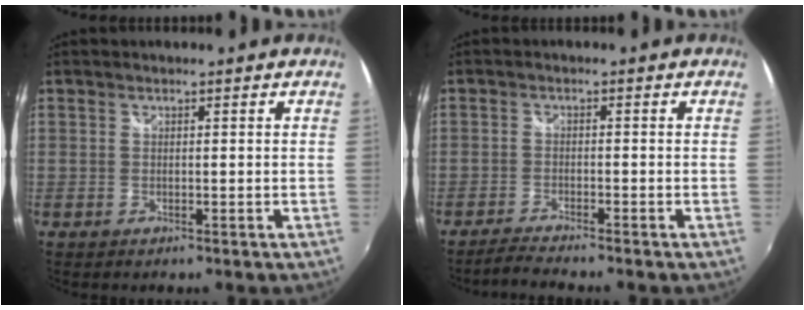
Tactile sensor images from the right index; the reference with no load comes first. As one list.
[{"total": 3.1, "force": [-2.8, -0.7, 1.0], "torque": [-0.038, -0.007, -0.058]}]